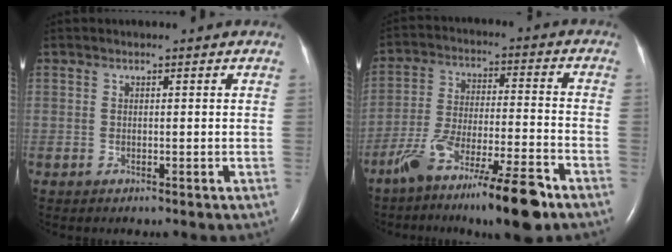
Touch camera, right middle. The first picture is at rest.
{"total": 14.1, "force": [-9.7, 1.3, 10.2], "torque": [-0.187, -0.018, -0.167]}